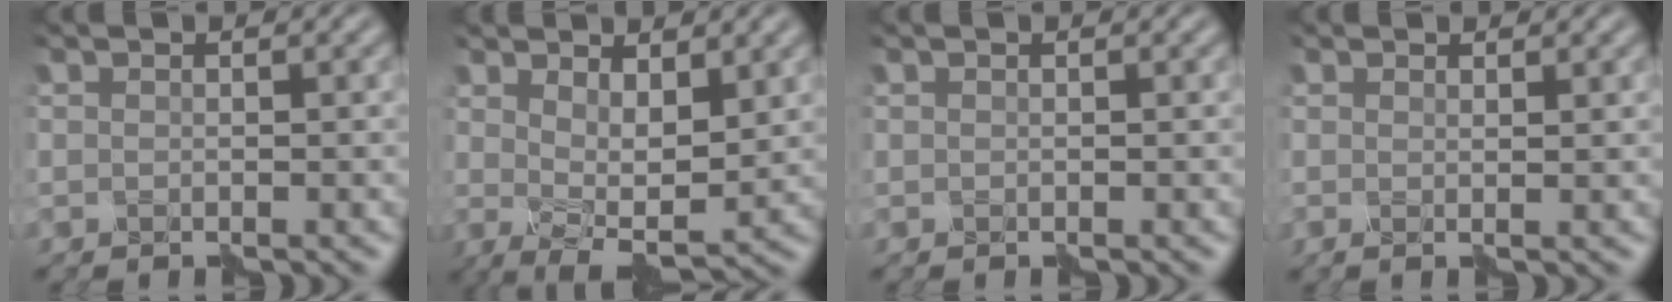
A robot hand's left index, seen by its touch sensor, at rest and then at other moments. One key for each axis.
{"total": 4.0, "fx": 2.0, "fy": 1.5, "fz": 3.1, "tx": -0.057, "ty": -0.014, "tz": 0.040}
{"total": 0.0}
{"total": 0.9, "fx": 0.9, "fy": 0.0, "fz": 0.3, "tx": -0.004, "ty": -0.005, "tz": 0.006}